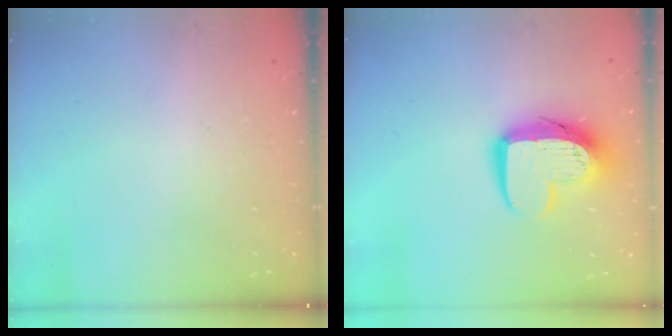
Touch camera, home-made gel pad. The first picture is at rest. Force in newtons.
{"total": 12.4, "press": 12.4, "slide": 1.0}